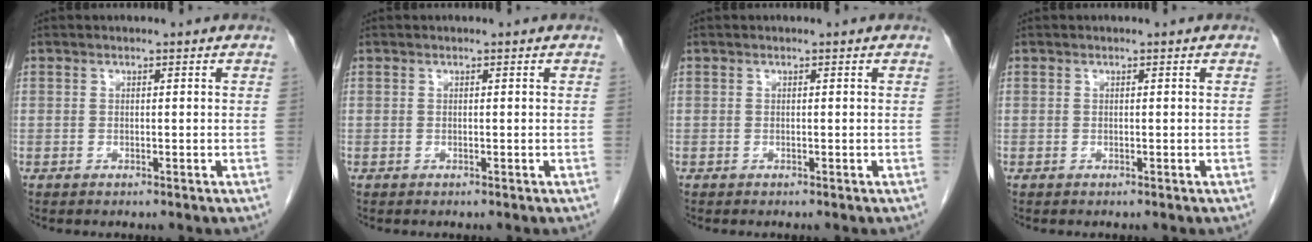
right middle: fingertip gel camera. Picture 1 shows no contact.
{"total": 0.0}
{"total": 0.0}
{"total": 0.0}